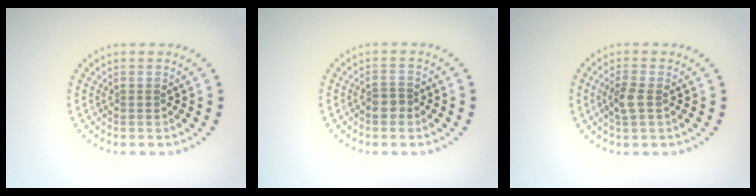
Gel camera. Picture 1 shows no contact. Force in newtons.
{"total": 1.6, "press": 1.5, "slide": 0.7}
{"total": 2.0, "press": 2.0, "slide": 0.6}